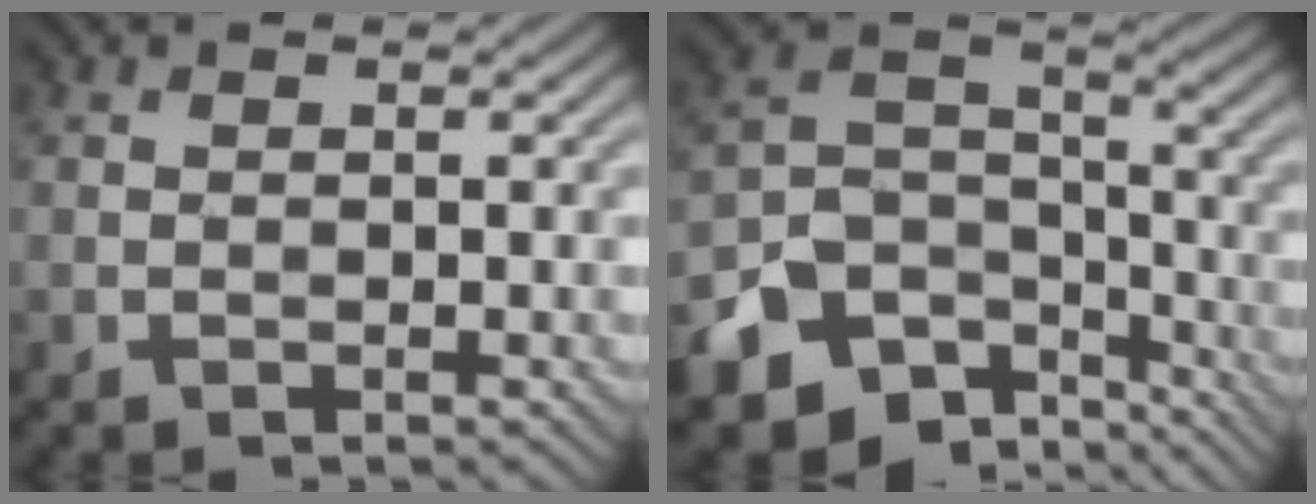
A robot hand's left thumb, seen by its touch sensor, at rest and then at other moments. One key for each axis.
{"total": 12.9, "fx": -8.2, "fy": 8.3, "fz": 5.6, "tx": -0.139, "ty": -0.031, "tz": -0.134}